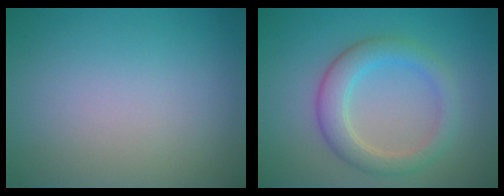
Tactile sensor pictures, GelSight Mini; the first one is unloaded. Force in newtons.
{"total": 3.9, "press": 3.9, "slide": 0.2}